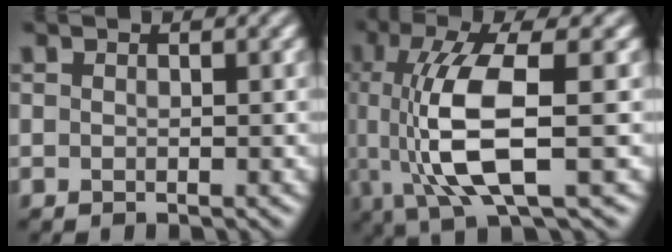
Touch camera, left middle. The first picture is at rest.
{"total": 9.0, "force": [-0.3, 2.7, 8.5], "torque": [-0.181, -0.006, 0.001]}